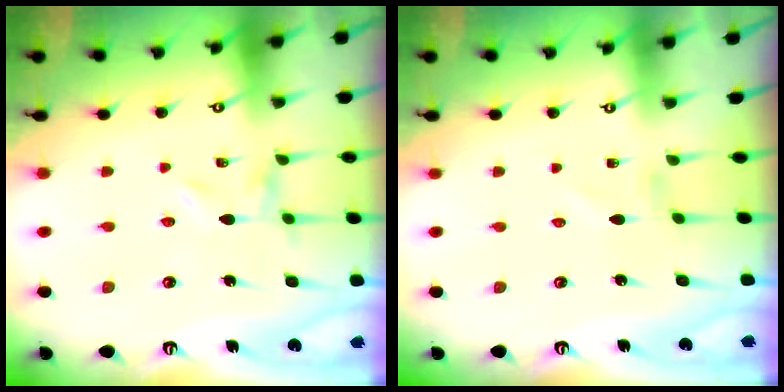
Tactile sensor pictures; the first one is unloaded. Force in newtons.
{"total": 1.3, "press": 1.3, "slide": 0.1}